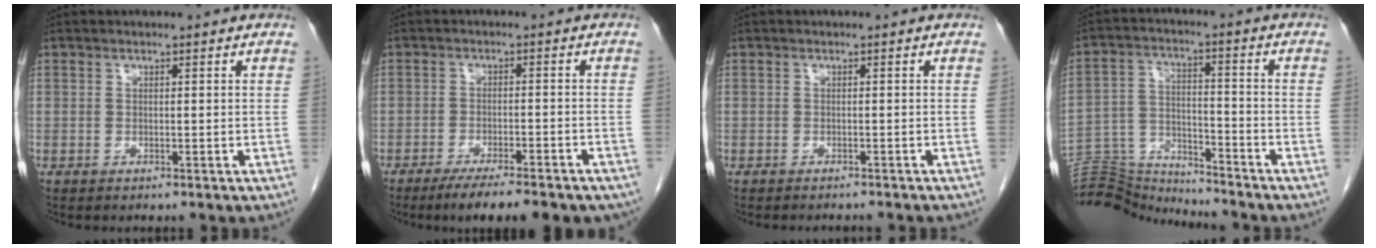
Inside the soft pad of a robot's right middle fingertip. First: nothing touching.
{"total": 12.2, "force": [-9.7, 2.3, 7.0], "torque": [-0.082, -0.009, -0.133]}
{"total": 4.7, "force": [-4.4, 0.6, 1.6], "torque": [-0.020, -0.010, -0.050]}
{"total": 11.2, "force": [-11.2, 0.2, -0.3], "torque": [-0.001, 0.031, -0.199]}